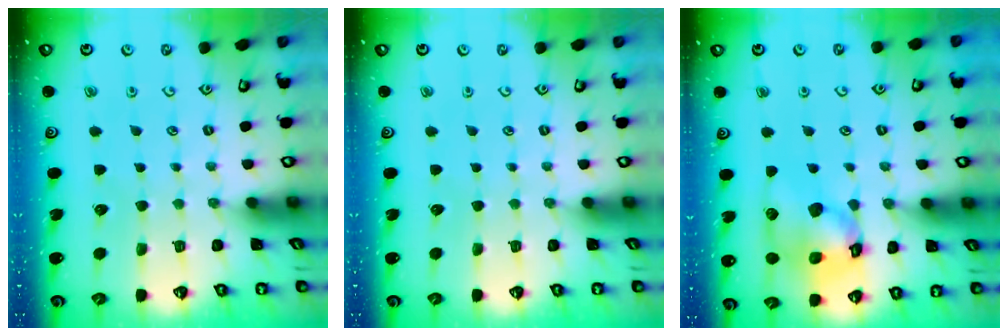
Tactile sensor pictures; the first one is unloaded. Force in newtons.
{"total": 0.0}
{"total": 13.9, "press": 13.8, "slide": 1.0}